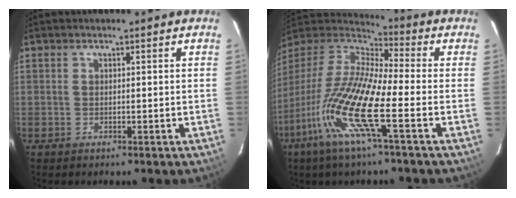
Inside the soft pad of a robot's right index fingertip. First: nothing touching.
{"total": 18.4, "force": [-8.0, 2.2, 16.5], "torque": [-0.317, -0.035, -0.167]}